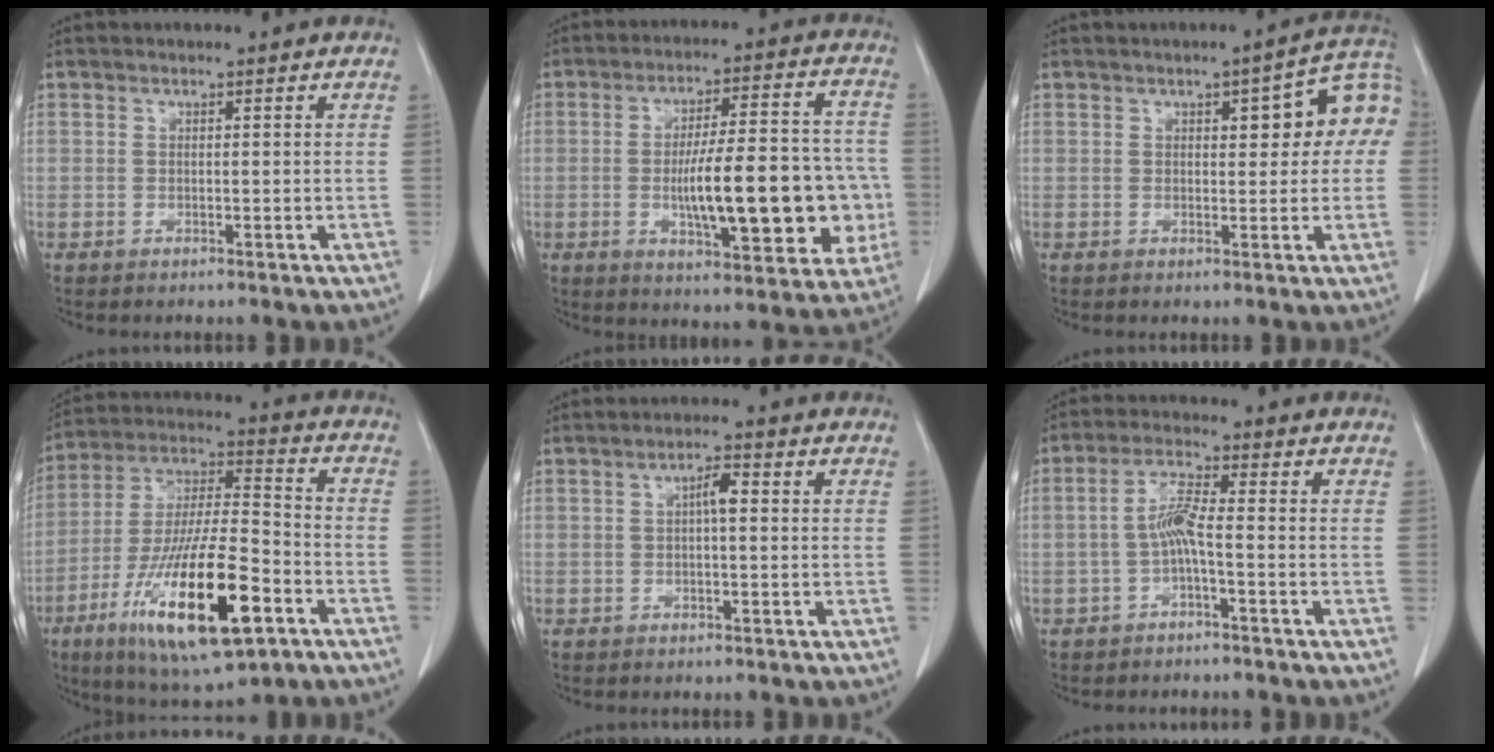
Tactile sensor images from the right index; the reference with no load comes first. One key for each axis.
{"total": 18.0, "fx": -2.8, "fy": 4.8, "fz": 17.2, "tx": -0.251, "ty": 0.021, "tz": -0.032}
{"total": 9.1, "fx": 2.2, "fy": 3.0, "fz": 8.3, "tx": -0.095, "ty": 0.034, "tz": 0.024}
{"total": 21.5, "fx": -9.3, "fy": 4.8, "fz": 18.8, "tx": -0.374, "ty": -0.029, "tz": -0.156}
{"total": 2.6, "fx": 0.3, "fy": 0.5, "fz": 2.5, "tx": -0.044, "ty": 0.005, "tz": 0.004}
{"total": 4.6, "fx": -1.1, "fy": 0.2, "fz": 4.4, "tx": -0.091, "ty": 0.010, "tz": -0.022}